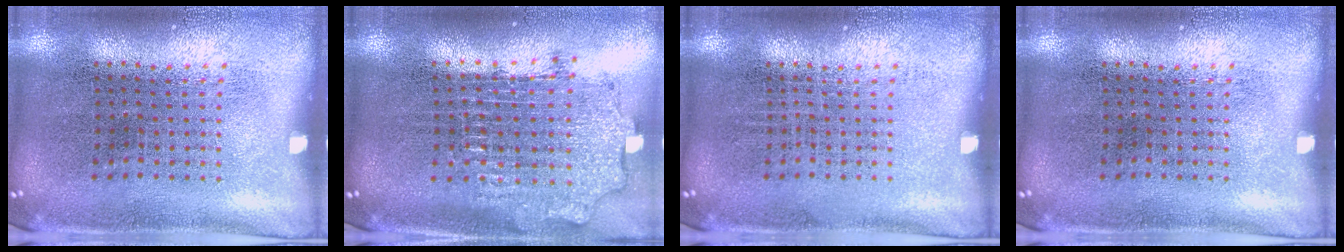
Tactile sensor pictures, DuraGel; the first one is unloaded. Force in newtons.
{"total": 1.9, "press": 1.5, "slide": 1.2}
{"total": 0.0}
{"total": 0.0}